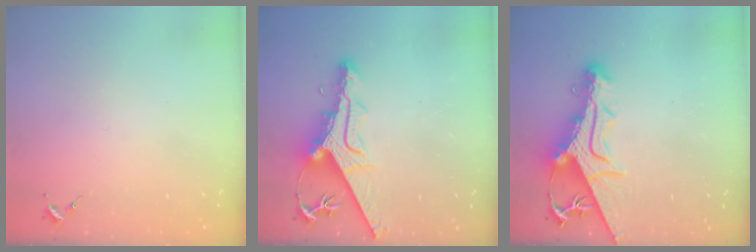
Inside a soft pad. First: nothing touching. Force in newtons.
{"total": 13.2, "press": 13.1, "slide": 1.5}
{"total": 13.4, "press": 13.3, "slide": 1.4}